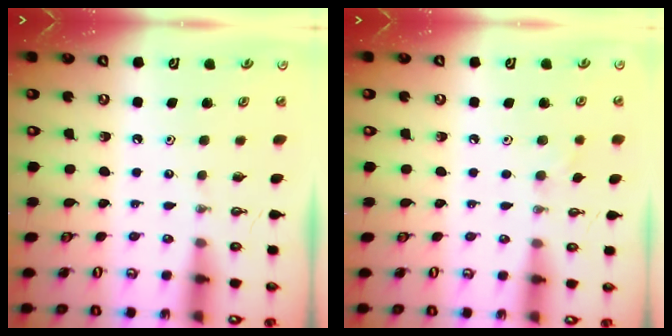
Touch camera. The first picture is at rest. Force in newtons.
{"total": 4.8, "press": 4.8, "slide": 0.8}